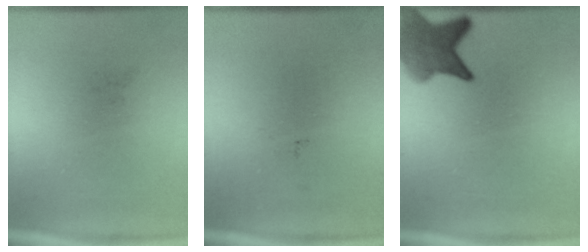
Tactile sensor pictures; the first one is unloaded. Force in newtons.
{"total": 0.0}
{"total": 6.6}